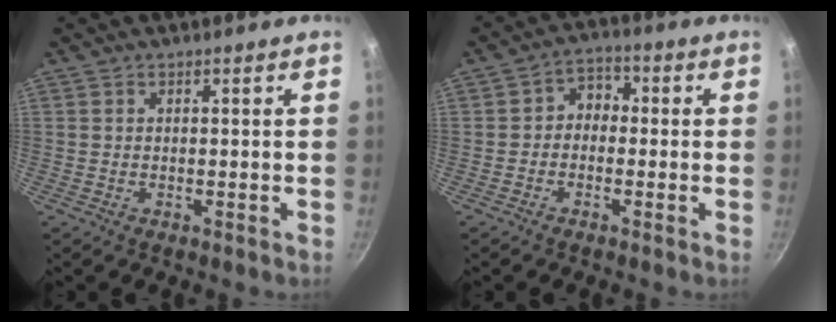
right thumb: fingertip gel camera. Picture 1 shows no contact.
{"total": 4.6, "force": [-0.5, 3.8, 2.6], "torque": [-0.011, 0.020, -0.023]}